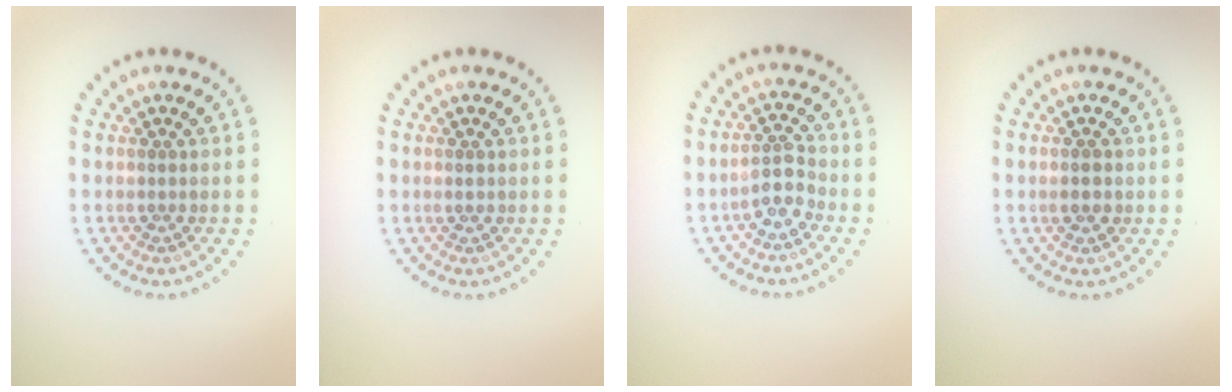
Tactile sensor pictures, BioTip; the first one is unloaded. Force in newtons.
{"total": 0.7, "press": 0.7, "slide": 0.1}
{"total": 2.5, "press": 2.1, "slide": 1.2}
{"total": 1.1, "press": 1.1, "slide": 0.2}